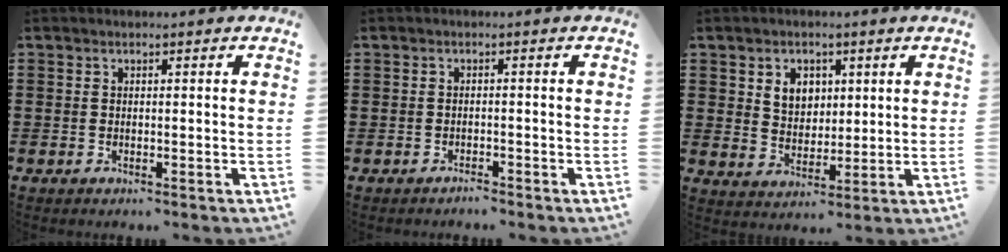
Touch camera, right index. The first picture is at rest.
{"total": 1.1, "force": [-1.1, 0.1, -0.2], "torque": [-0.001, 0.005, -0.026]}
{"total": 4.6, "force": [1.9, 3.8, 1.9], "torque": [-0.045, 0.011, 0.031]}